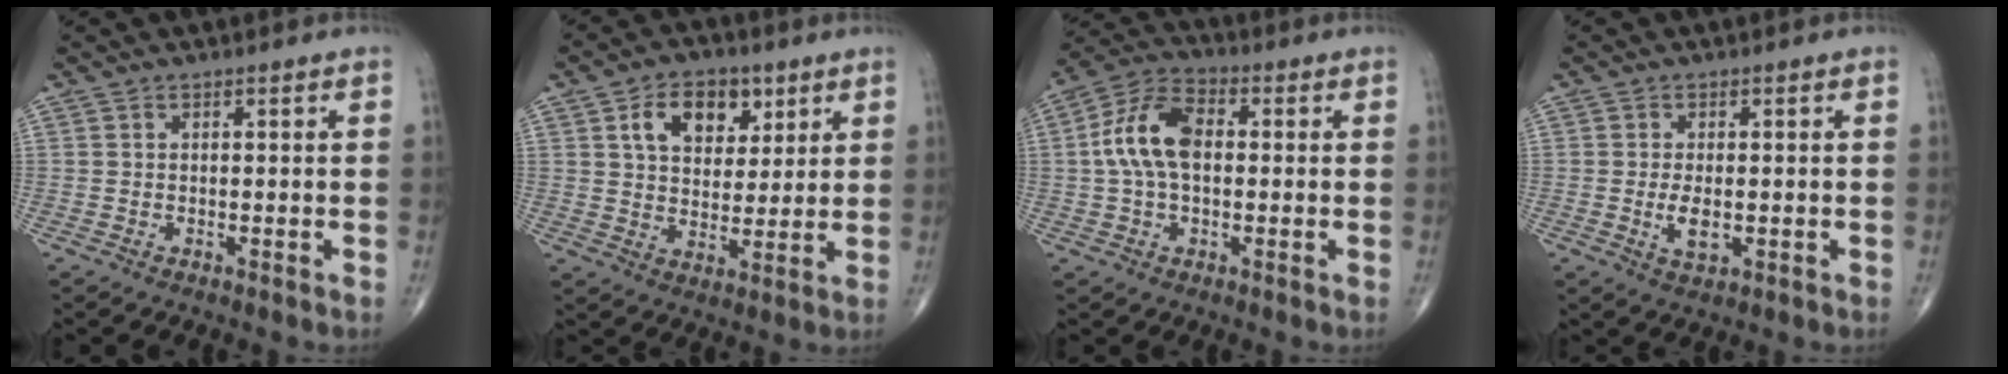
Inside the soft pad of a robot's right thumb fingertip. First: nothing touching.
{"total": 10.8, "force": [4.6, 7.1, 6.7], "torque": [-0.070, -0.014, 0.076]}
{"total": 11.1, "force": [0.7, 6.6, 9.0], "torque": [-0.177, 0.028, 0.006]}
{"total": 4.1, "force": [-0.6, 2.0, 3.5], "torque": [-0.064, -0.006, -0.009]}